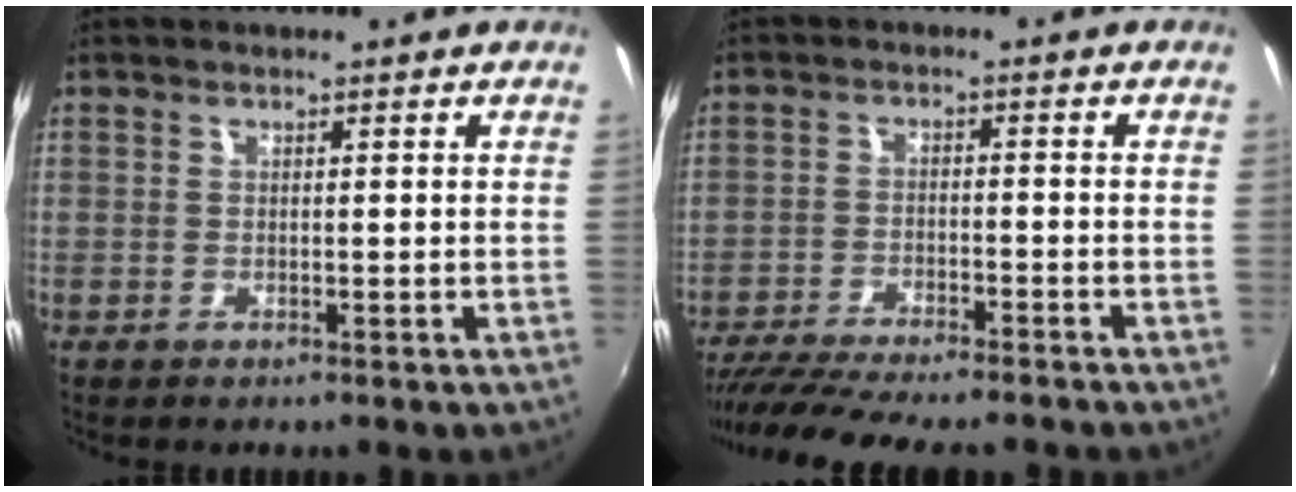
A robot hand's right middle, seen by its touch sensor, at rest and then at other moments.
{"total": 15.0, "force": [-13.0, 2.1, 7.1], "torque": [-0.146, -0.031, -0.205]}